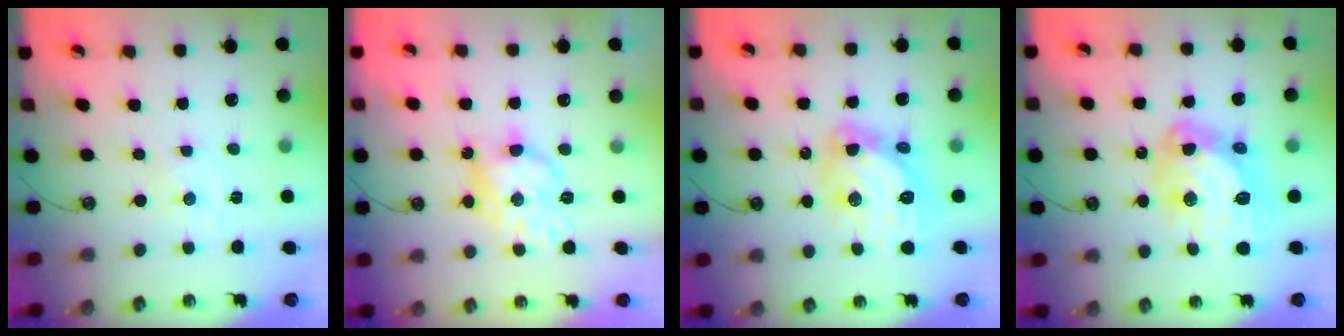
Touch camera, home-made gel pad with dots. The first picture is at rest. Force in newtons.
{"total": 13.3, "press": 13.3, "slide": 0.7}
{"total": 15.3, "press": 15.2, "slide": 1.5}
{"total": 17.5, "press": 17.4, "slide": 2.1}